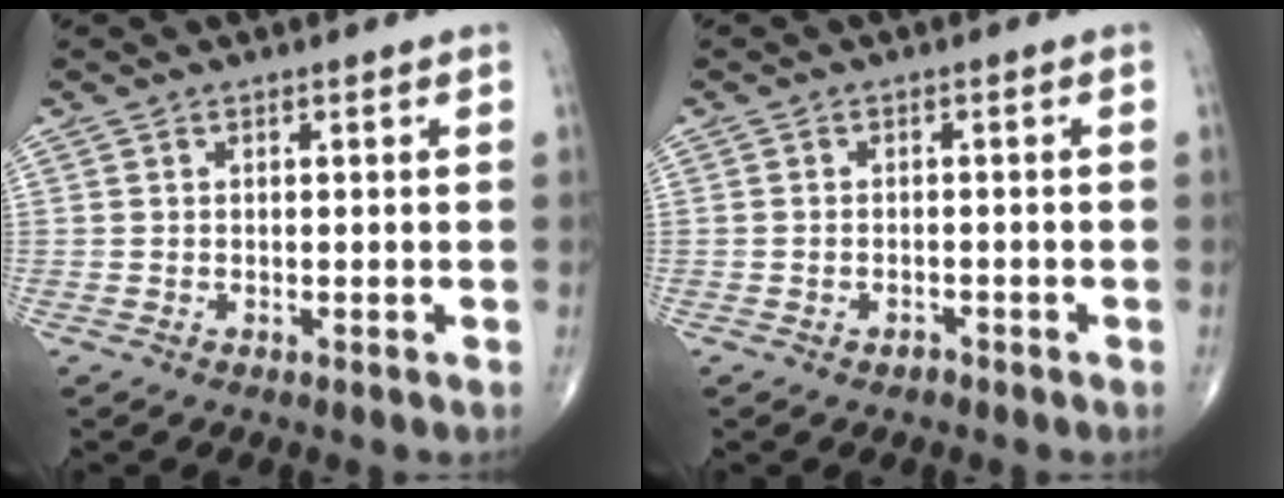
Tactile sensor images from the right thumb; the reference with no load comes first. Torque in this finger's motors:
{"motor_torque": [-0.18, -0.05, -0.05, 0.23, 0.07]}